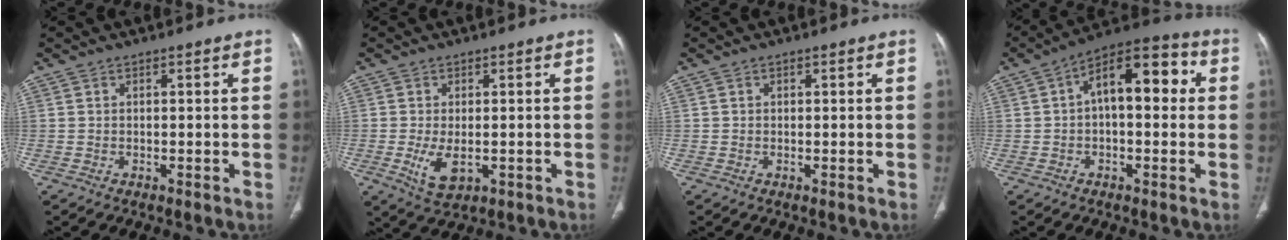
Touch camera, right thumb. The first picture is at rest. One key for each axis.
{"total": 5.3, "fx": -1.3, "fy": 2.7, "fz": 4.3, "tx": -0.082, "ty": -0.012, "tz": -0.014}
{"total": 0.0}
{"total": 13.7, "fx": 2.1, "fy": 6.9, "fz": 11.7, "tx": -0.149, "ty": 0.041, "tz": 0.023}